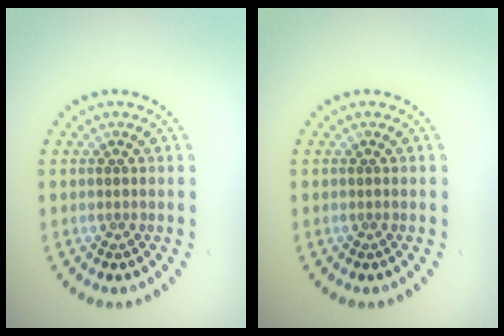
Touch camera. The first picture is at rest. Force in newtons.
{"total": 0.0}